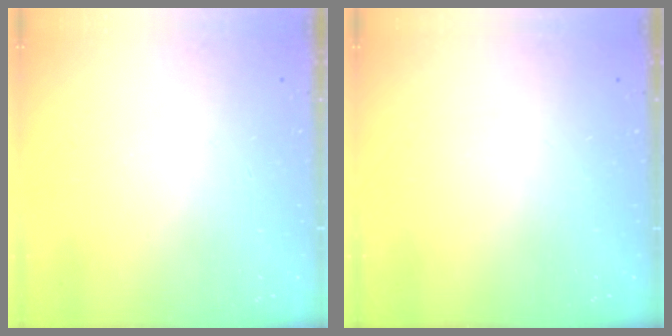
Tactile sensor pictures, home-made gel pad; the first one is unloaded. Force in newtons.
{"total": 0.0}